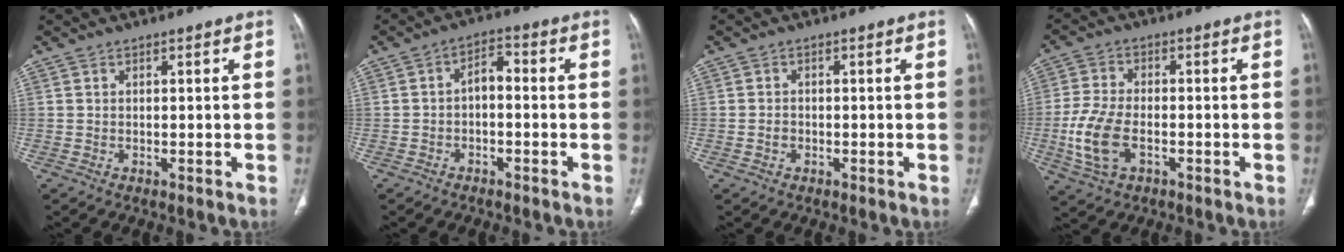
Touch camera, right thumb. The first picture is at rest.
{"total": 4.1, "force": [-1.0, 2.3, 3.2], "torque": [-0.046, 0.026, -0.024]}
{"total": 1.5, "force": [-0.5, 1.2, 0.6], "torque": [-0.009, 0.005, -0.010]}
{"total": 9.7, "force": [-2.7, 5.5, 7.5], "torque": [-0.168, 0.006, -0.051]}